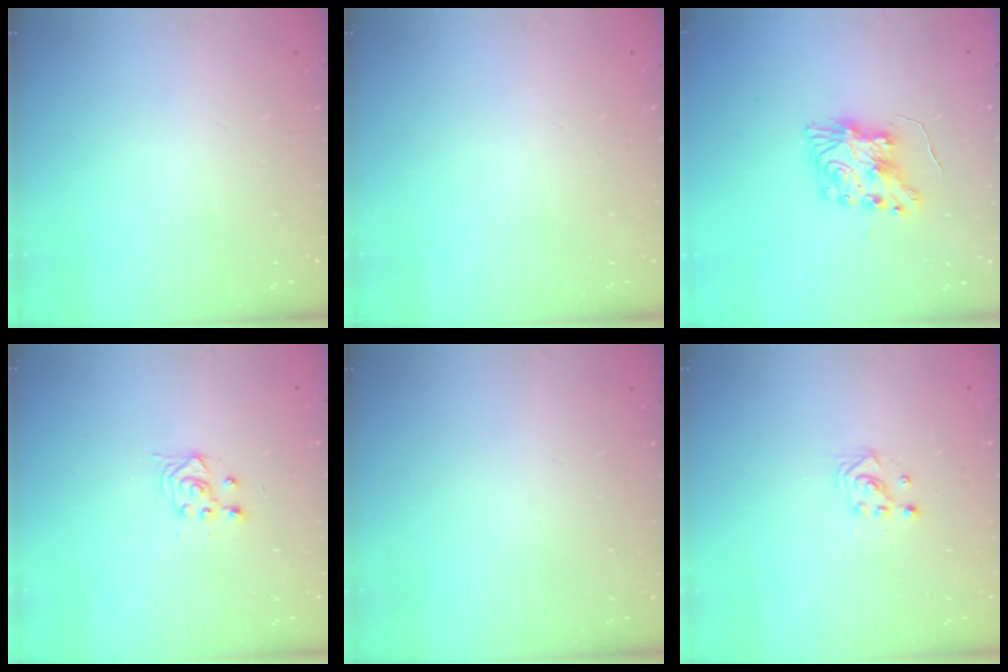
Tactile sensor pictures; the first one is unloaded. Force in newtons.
{"total": 0.0}
{"total": 9.1, "press": 9.1, "slide": 0.3}
{"total": 3.0, "press": 2.6, "slide": 1.3}
{"total": 0.0}
{"total": 2.2, "press": 2.2, "slide": 0.2}